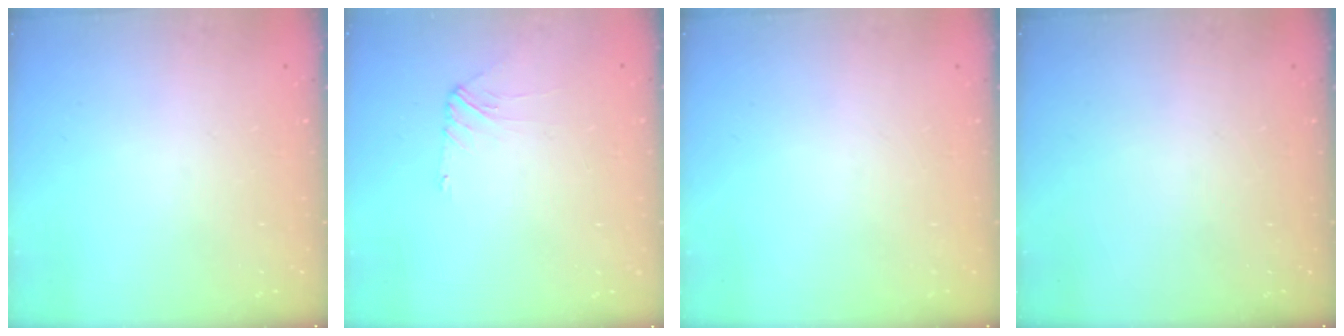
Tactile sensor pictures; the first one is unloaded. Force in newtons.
{"total": 2.8, "press": 2.7, "slide": 0.5}
{"total": 0.0}
{"total": 0.0}